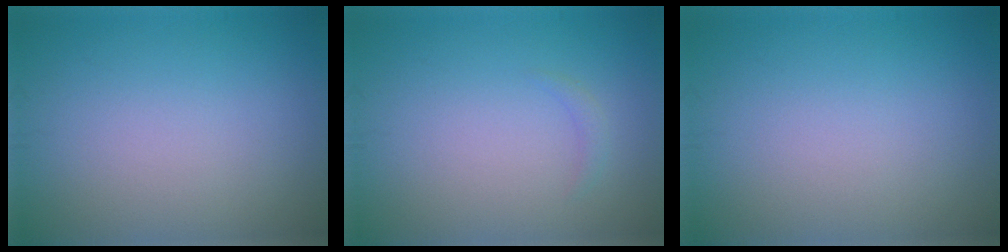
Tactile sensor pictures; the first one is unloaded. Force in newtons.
{"total": 0.7, "press": 0.7, "slide": 0.1}
{"total": 0.0}